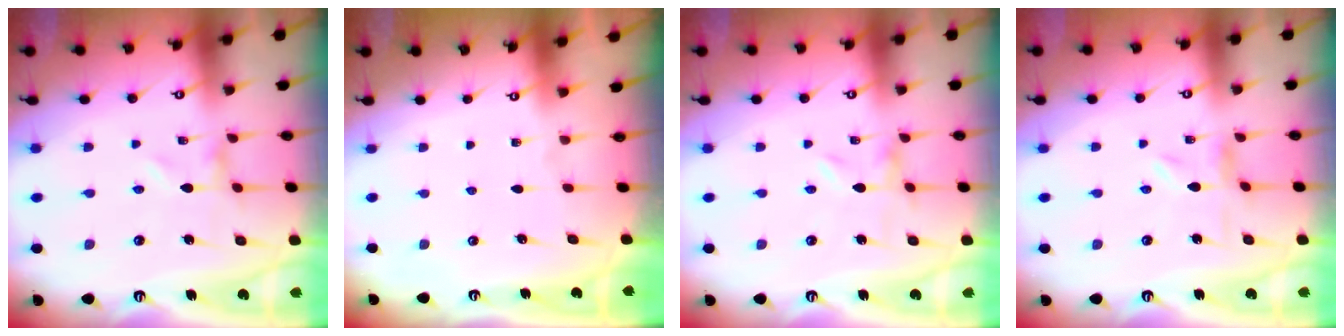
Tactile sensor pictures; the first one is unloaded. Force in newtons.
{"total": 0.0}
{"total": 0.0}
{"total": 0.8, "press": 0.8, "slide": 0.2}